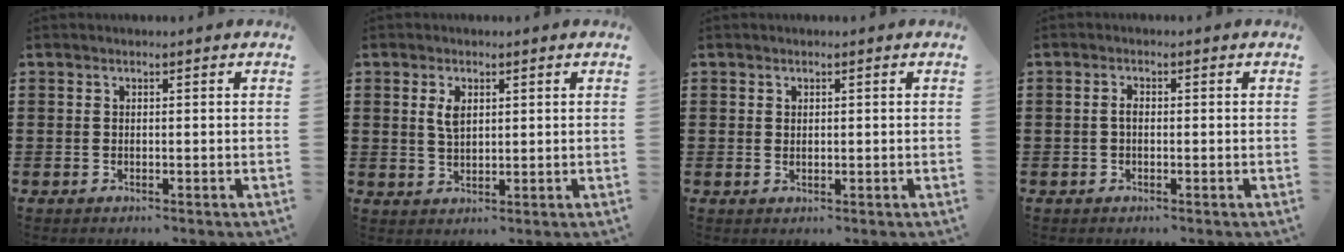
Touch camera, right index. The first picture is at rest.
{"total": 2.8, "force": [1.2, 1.4, 2.1], "torque": [-0.047, 0.006, 0.021]}
{"total": 0.7, "force": [0.4, 0.5, 0.2], "torque": [-0.007, 0.004, 0.008]}
{"total": 1.2, "force": [-0.1, 0.6, 1.0], "torque": [-0.019, 0.001, -0.002]}